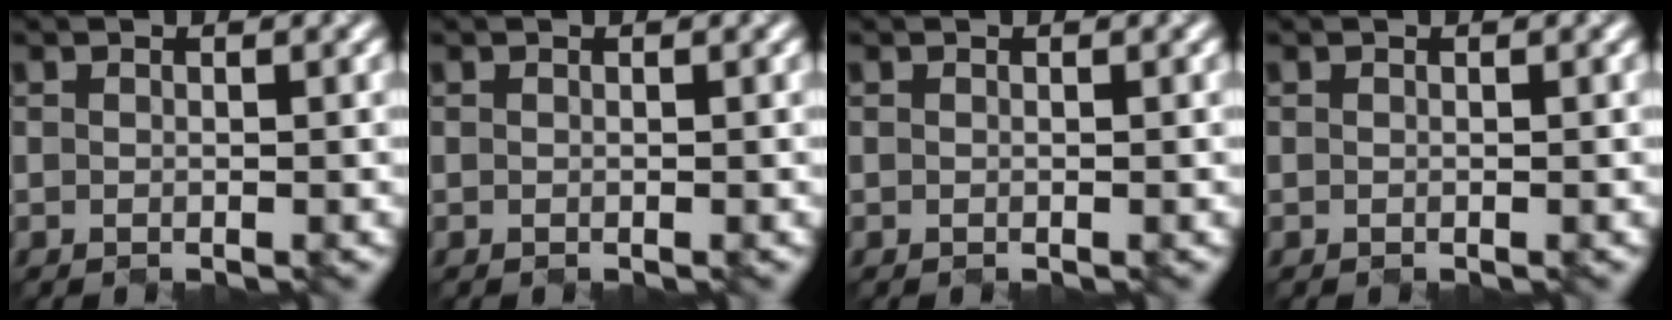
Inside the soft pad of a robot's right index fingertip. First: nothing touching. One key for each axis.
{"total": 0.0}
{"total": 0.0}
{"total": 0.0}